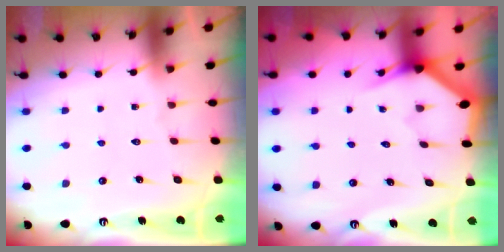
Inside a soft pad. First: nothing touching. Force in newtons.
{"total": 3.1, "press": 3.1, "slide": 0.2}